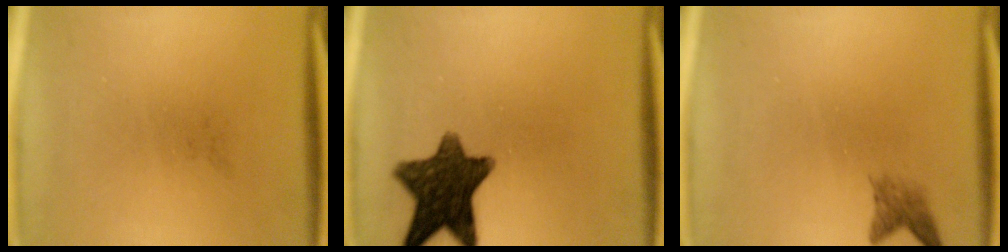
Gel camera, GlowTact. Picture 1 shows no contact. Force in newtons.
{"total": 12.2}
{"total": 2.0}